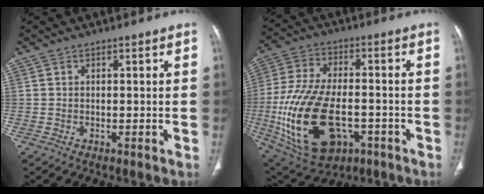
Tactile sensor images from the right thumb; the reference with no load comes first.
{"total": 23.5, "force": [-6.1, 13.3, 18.3], "torque": [-0.365, 0.006, -0.081]}